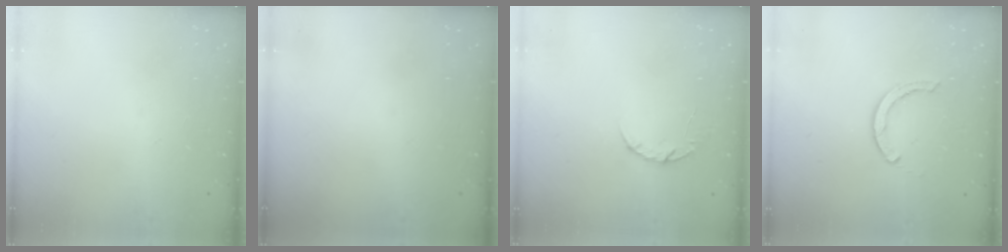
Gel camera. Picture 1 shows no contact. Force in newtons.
{"total": 0.0}
{"total": 4.4, "press": 4.4, "slide": 0.6}
{"total": 2.6, "press": 2.6, "slide": 0.1}